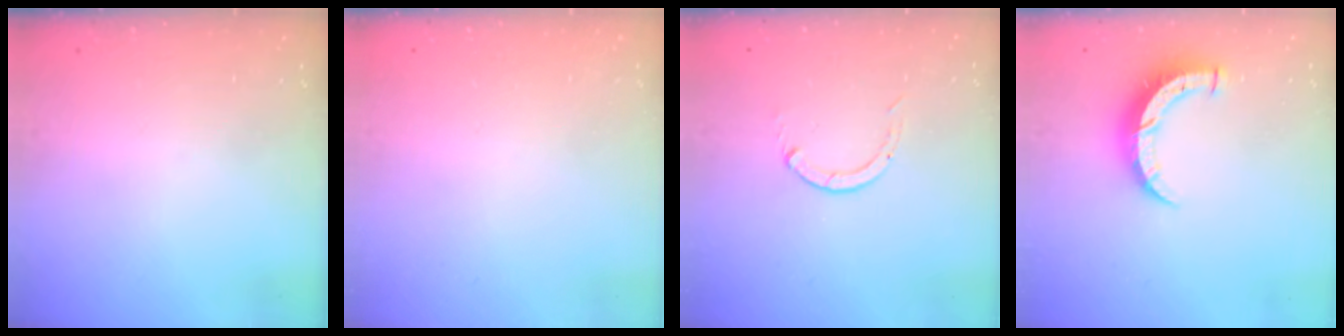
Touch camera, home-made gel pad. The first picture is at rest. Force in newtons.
{"total": 2.5, "press": 2.5, "slide": 0.2}
{"total": 0.0}
{"total": 7.9, "press": 7.8, "slide": 0.8}